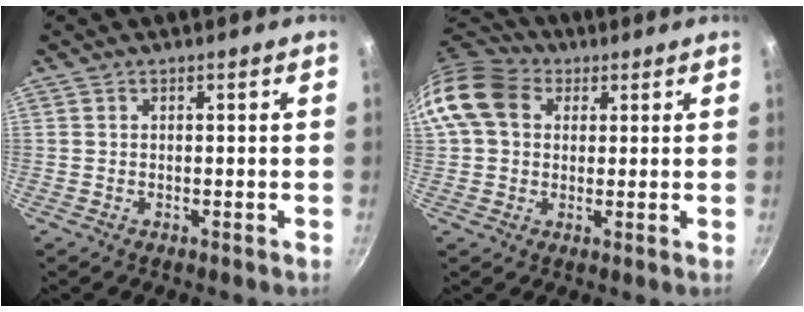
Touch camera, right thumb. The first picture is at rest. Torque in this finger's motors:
{"motor_torque": [0.51, 0.86, 0.28, -0.04, 0.14]}